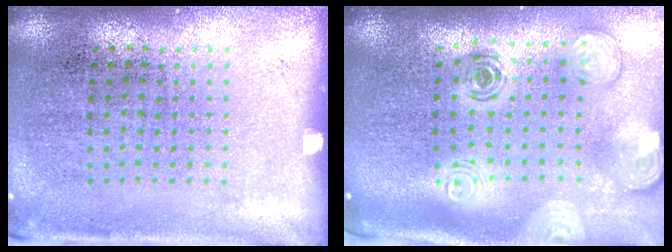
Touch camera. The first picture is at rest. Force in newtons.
{"total": 2.3, "press": 1.8, "slide": 1.5}